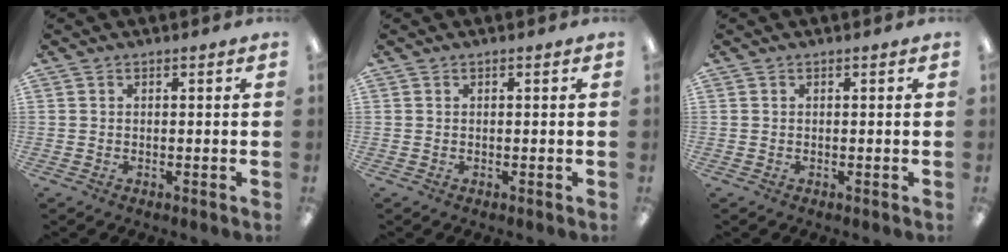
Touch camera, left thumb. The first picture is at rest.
{"total": 0.0}
{"total": 0.0}